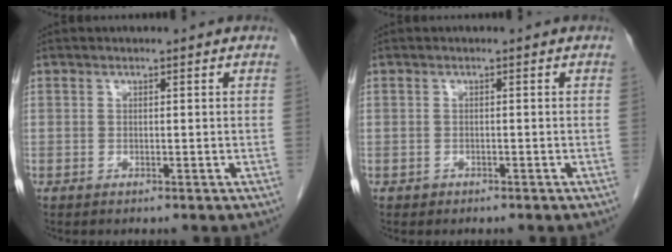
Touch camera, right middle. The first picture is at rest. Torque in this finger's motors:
{"motor_torque": [-0.39, 0.11, -0.05, 0.00]}